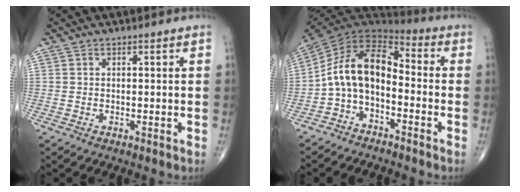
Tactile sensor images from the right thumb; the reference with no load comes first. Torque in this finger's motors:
{"motor_torque": [1.11, 1.24, 1.20, -0.37, 0.11]}